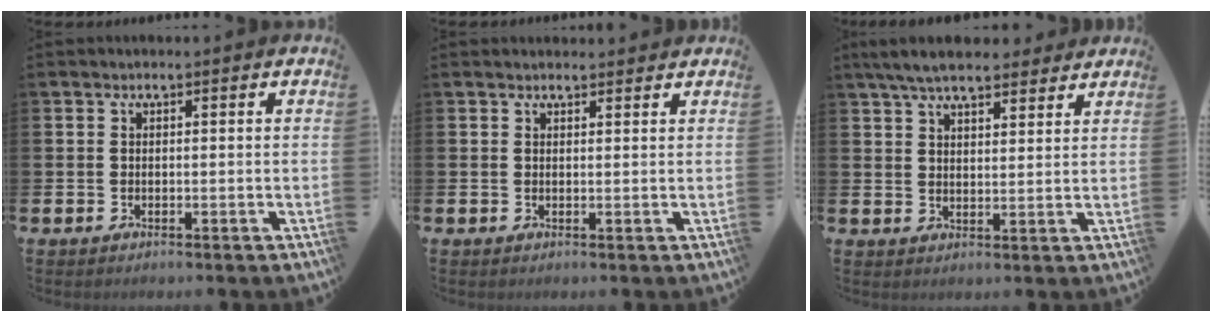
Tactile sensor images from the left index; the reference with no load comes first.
{"total": 1.2, "force": [1.2, 0.3, 0.0], "torque": [0.009, -0.002, 0.020]}
{"total": 6.3, "force": [5.8, 1.4, 2.0], "torque": [-0.056, -0.015, 0.107]}